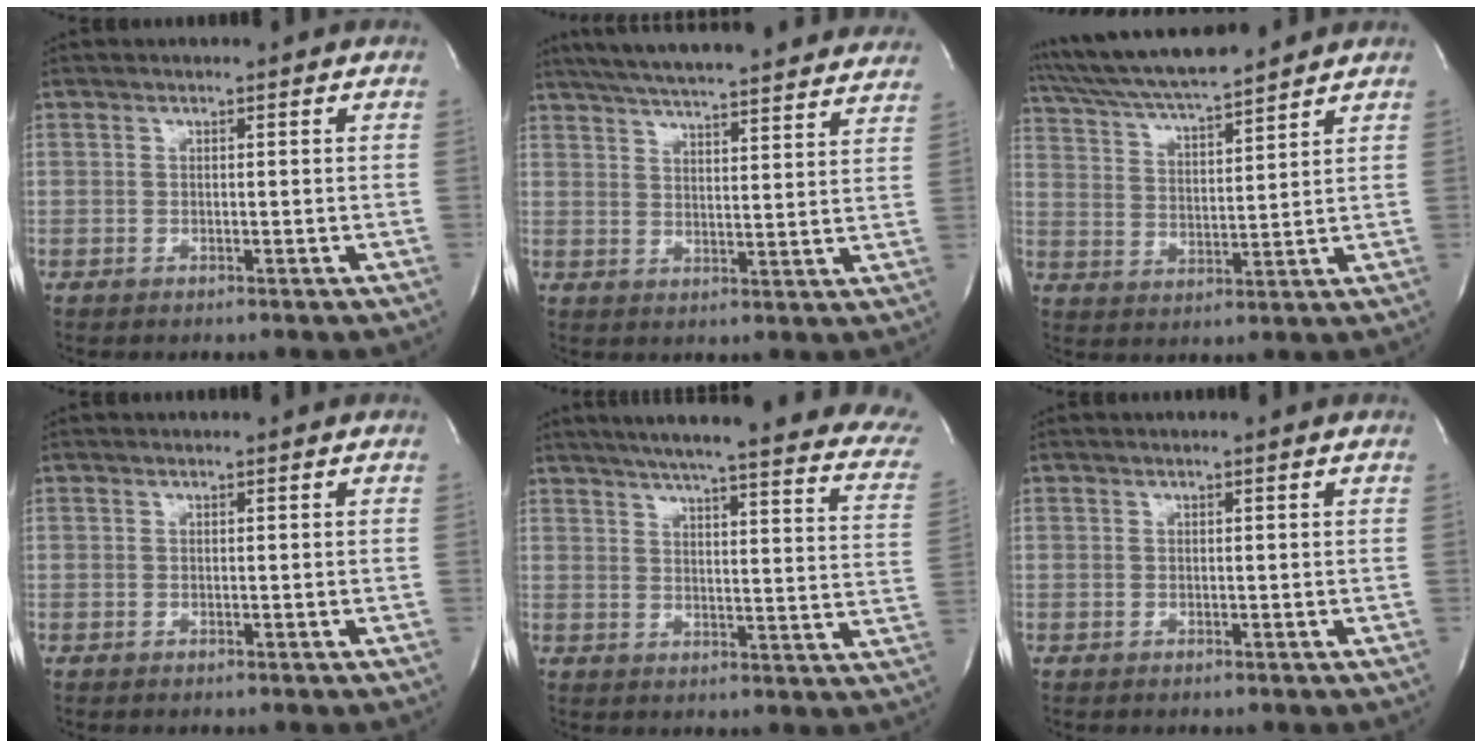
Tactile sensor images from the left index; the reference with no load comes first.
{"total": 29.5, "force": [26.5, 3.8, 12.4], "torque": [-0.210, -0.024, 0.332]}
{"total": 14.5, "force": [13.1, 1.0, 6.1], "torque": [-0.119, 0.019, 0.228]}
{"total": 0.0}
{"total": 27.4, "force": [22.4, 3.1, 15.5], "torque": [-0.189, -0.029, 0.257]}
{"total": 0.6, "force": [0.6, 0.0, 0.2], "torque": [-0.007, 0.002, 0.005]}